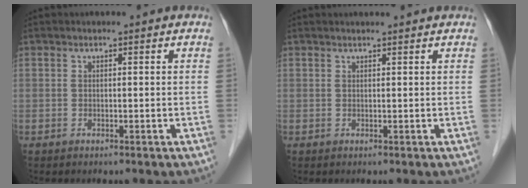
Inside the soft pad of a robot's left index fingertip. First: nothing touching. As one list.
[{"total": 2.1, "force": [2.0, 0.0, 0.6], "torque": [-0.008, 0.012, 0.026]}]